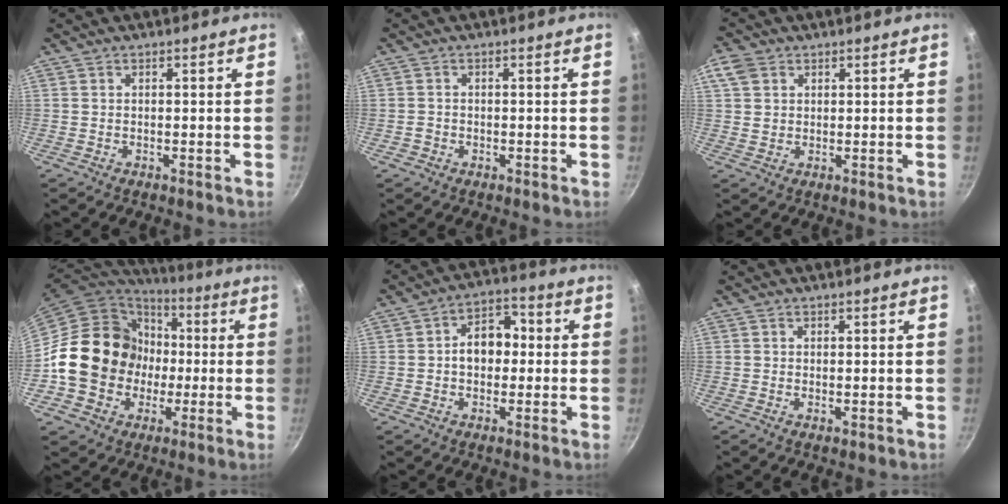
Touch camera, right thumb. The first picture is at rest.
{"total": 1.4, "force": [-0.5, 1.3, 0.3], "torque": [-0.003, 0.004, -0.007]}
{"total": 5.0, "force": [1.9, 4.0, 2.3], "torque": [-0.036, -0.002, 0.033]}
{"total": 19.6, "force": [-1.0, 17.5, 8.8], "torque": [-0.124, 0.031, -0.010]}
{"total": 8.8, "force": [0.1, 6.5, 5.9], "torque": [-0.044, 0.024, -0.009]}
{"total": 0.5, "force": [0.2, 0.3, 0.4], "torque": [-0.005, -0.004, 0.001]}